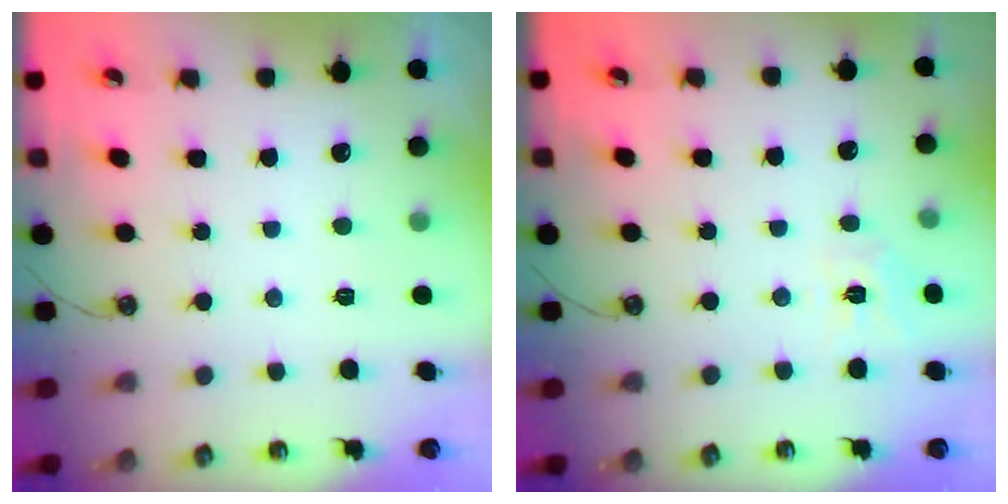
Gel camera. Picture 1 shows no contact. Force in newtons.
{"total": 6.7, "press": 6.6, "slide": 0.4}